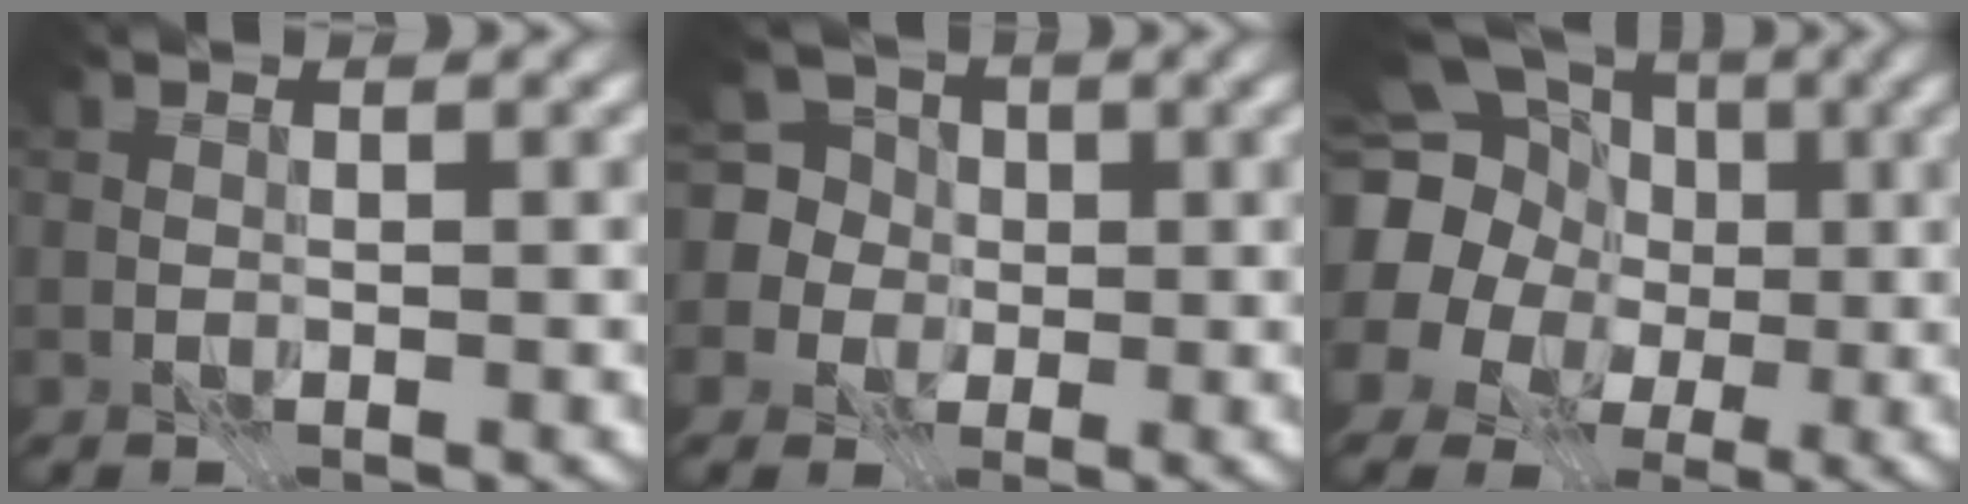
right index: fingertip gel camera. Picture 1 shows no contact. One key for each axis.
{"total": 7.2, "fx": 1.3, "fy": 6.6, "fz": 2.3, "tx": -0.060, "ty": 0.032, "tz": 0.004}
{"total": 18.8, "fx": 2.7, "fy": 17.1, "fz": 7.4, "tx": -0.191, "ty": 0.012, "tz": 0.003}